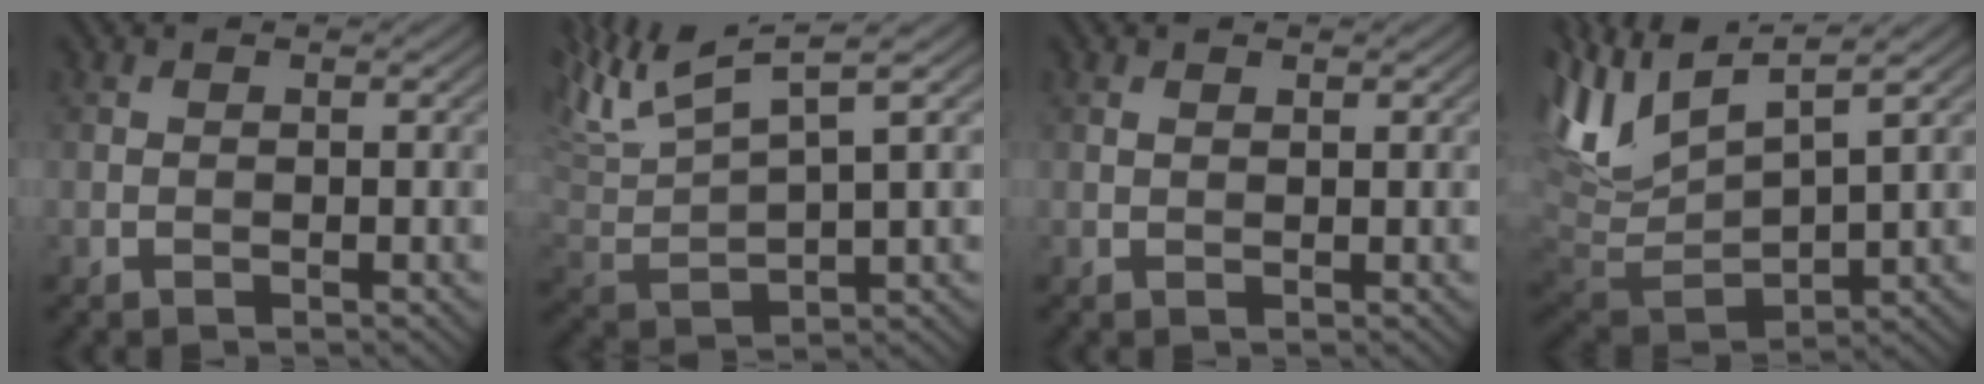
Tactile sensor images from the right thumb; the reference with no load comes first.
{"total": 10.2, "force": [5.7, 2.6, 8.1], "torque": [-0.175, 0.028, 0.106]}
{"total": 0.5, "force": [0.4, 0.1, 0.3], "torque": [-0.011, -0.001, 0.007]}
{"total": 11.2, "force": [5.2, 3.9, 9.1], "torque": [-0.222, 0.012, 0.101]}